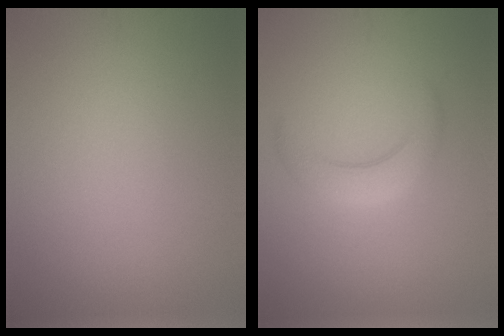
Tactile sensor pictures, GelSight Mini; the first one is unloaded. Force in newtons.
{"total": 2.9, "press": 2.9, "slide": 0.1}